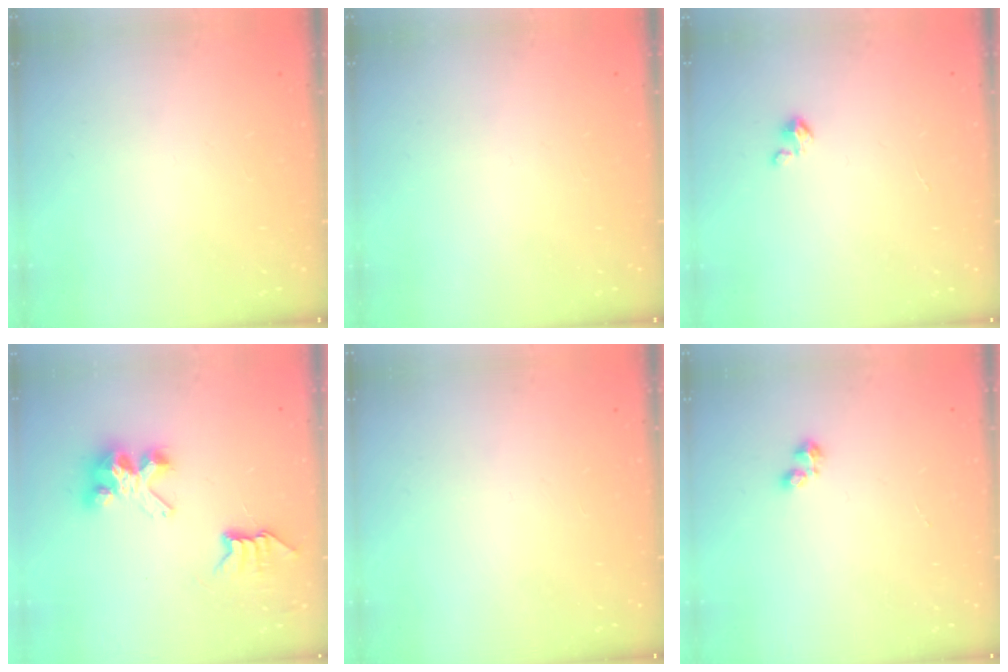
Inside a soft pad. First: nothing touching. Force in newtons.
{"total": 0.0}
{"total": 1.8, "press": 1.8, "slide": 0.2}
{"total": 7.6, "press": 7.6, "slide": 0.4}
{"total": 0.0}
{"total": 1.9, "press": 1.9, "slide": 0.2}